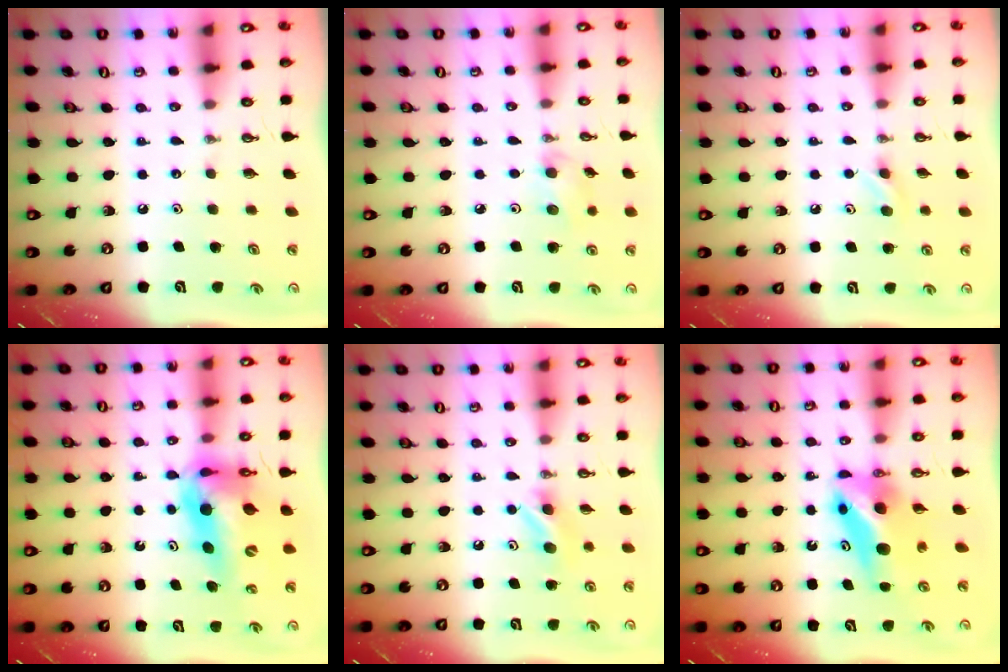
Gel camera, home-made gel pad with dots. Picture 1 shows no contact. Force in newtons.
{"total": 6.4, "press": 6.3, "slide": 1.1}
{"total": 5.1, "press": 4.9, "slide": 1.4}
{"total": 15.5, "press": 15.0, "slide": 4.0}
{"total": 5.7, "press": 5.5, "slide": 1.5}
{"total": 7.1, "press": 7.0, "slide": 0.8}